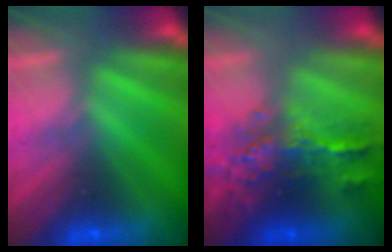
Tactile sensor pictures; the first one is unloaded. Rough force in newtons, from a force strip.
{"total": 9.1}